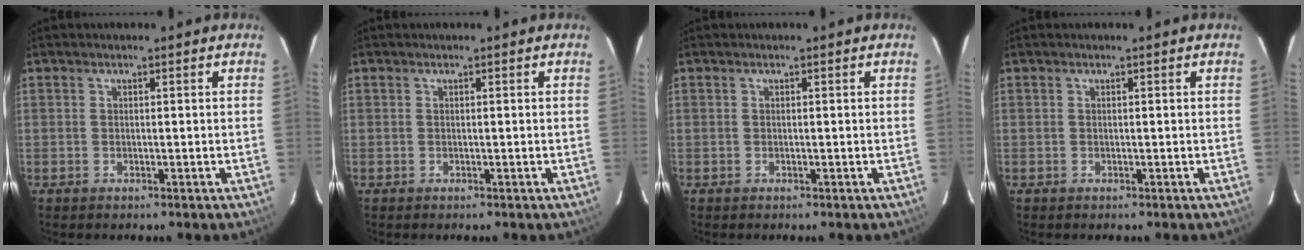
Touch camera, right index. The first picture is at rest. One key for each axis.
{"total": 0.0}
{"total": 0.0}
{"total": 0.0}